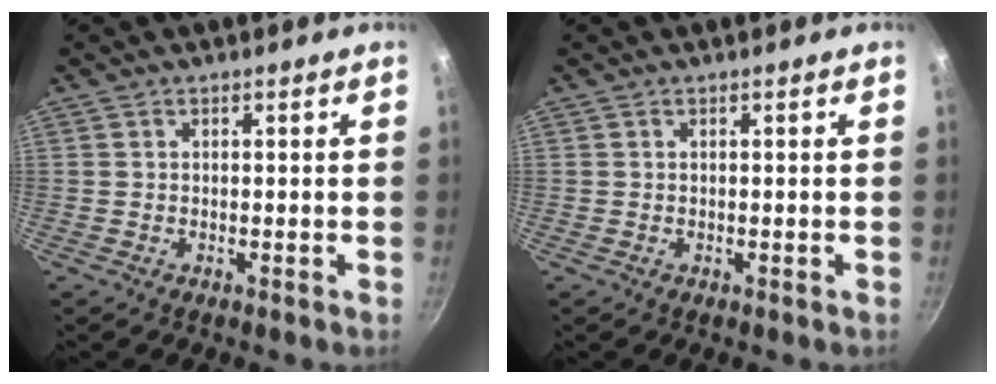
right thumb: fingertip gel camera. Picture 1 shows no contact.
{"total": 0.0}